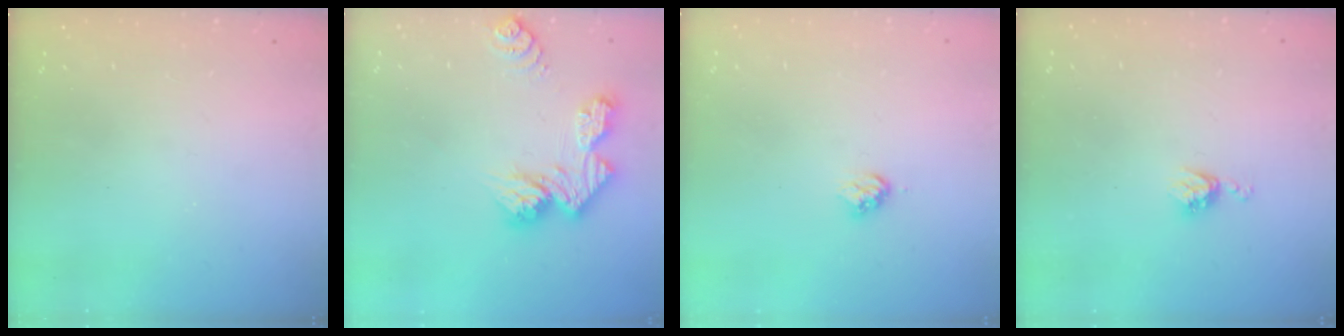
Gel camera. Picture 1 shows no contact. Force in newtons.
{"total": 12.0, "press": 12.0, "slide": 1.0}
{"total": 3.2, "press": 3.2, "slide": 0.4}
{"total": 4.5, "press": 4.4, "slide": 0.7}